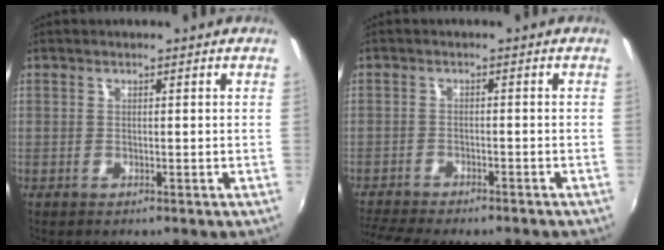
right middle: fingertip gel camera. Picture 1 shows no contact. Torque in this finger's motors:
{"motor_torque": [1.08, -1.06, 0.29, 0.06]}